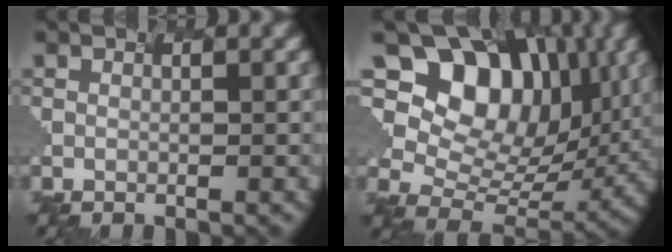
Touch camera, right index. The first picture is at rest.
{"total": 9.3, "force": [3.6, 7.0, 5.0], "torque": [-0.090, -0.008, 0.073]}